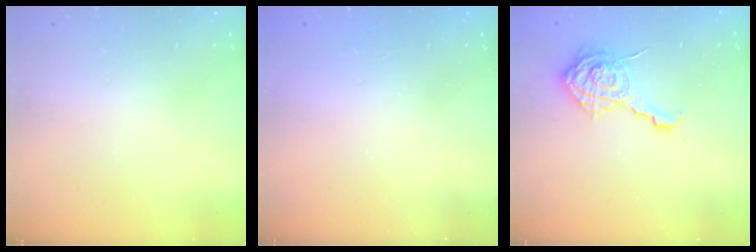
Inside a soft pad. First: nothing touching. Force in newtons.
{"total": 2.4, "press": 2.3, "slide": 0.8}
{"total": 12.2, "press": 12.2, "slide": 0.6}